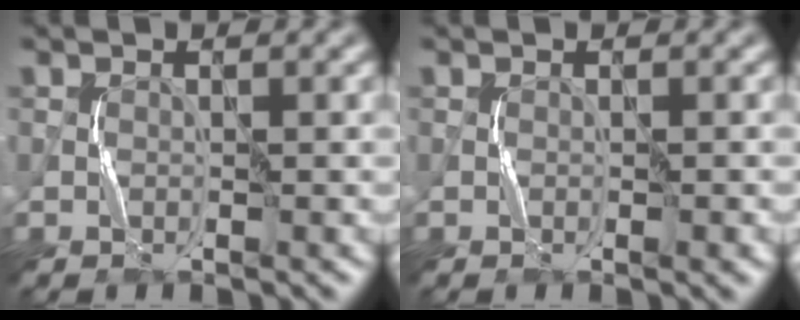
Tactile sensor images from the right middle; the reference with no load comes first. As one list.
[{"total": 0.7, "force": [-0.3, 0.1, 0.6], "torque": [-0.007, 0.001, -0.003]}]